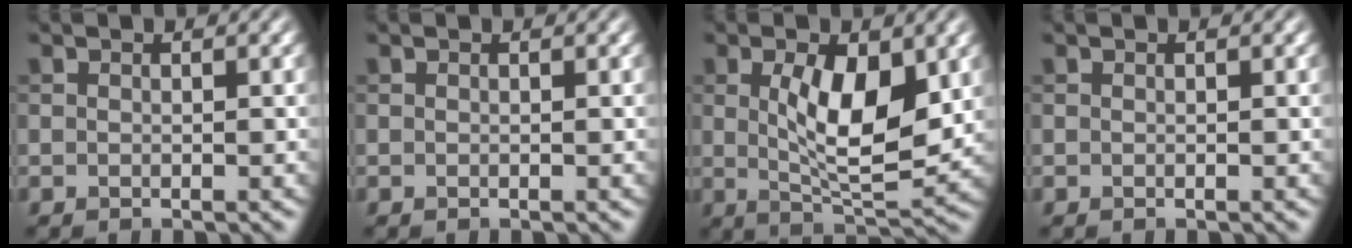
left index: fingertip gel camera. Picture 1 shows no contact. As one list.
[{"total": 0.0}, {"total": 7.2, "force": [1.2, 2.9, 6.5], "torque": [-0.115, -0.009, 0.025]}, {"total": 0.0}]